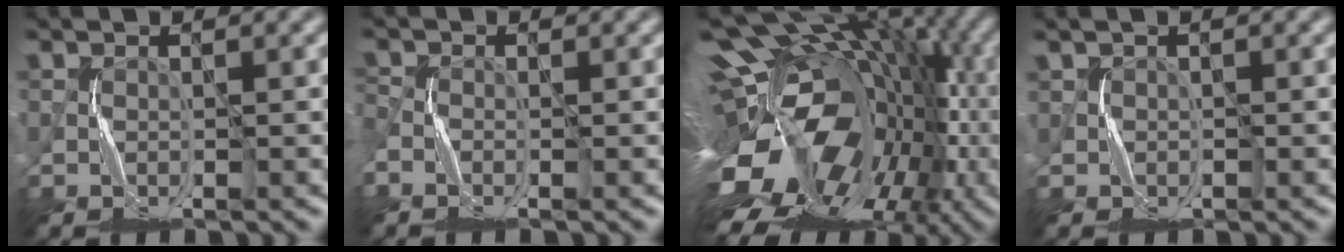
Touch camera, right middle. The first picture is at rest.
{"total": 1.8, "force": [-1.1, 0.9, 1.0], "torque": [-0.030, -0.001, -0.027]}
{"total": 19.2, "force": [-2.7, 12.8, 14.1], "torque": [-0.211, -0.019, -0.037]}
{"total": 1.1, "force": [0.5, 1.0, 0.0], "torque": [-0.001, 0.002, 0.009]}